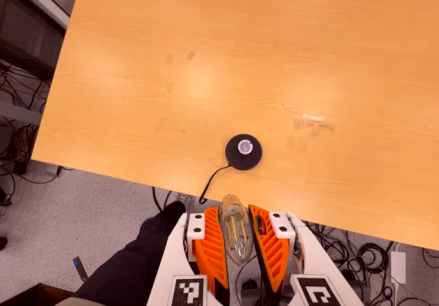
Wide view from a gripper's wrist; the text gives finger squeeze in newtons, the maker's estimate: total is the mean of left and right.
{"total": 19.7, "left": 21.5, "right": 17.9}